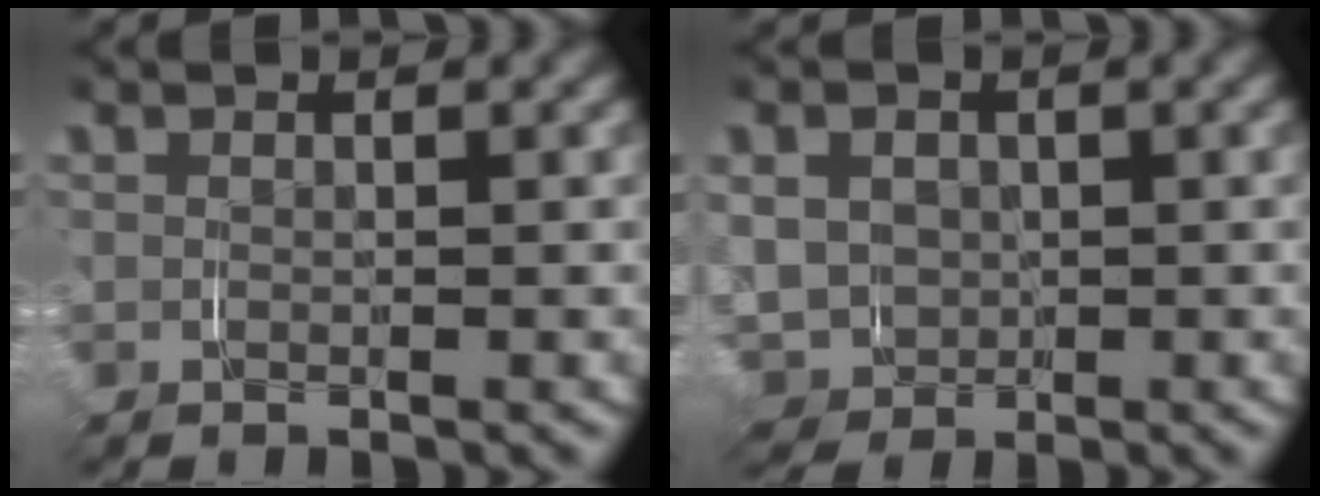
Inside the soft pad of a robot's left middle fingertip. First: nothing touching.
{"total": 5.2, "force": [-1.1, 5.0, 1.0], "torque": [-0.032, -0.040, -0.004]}